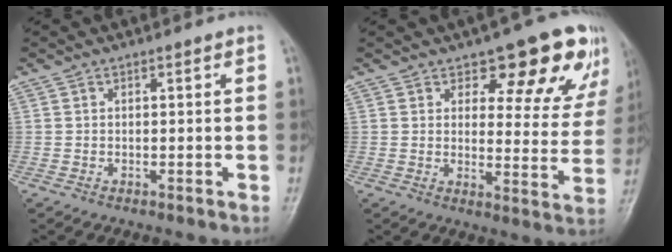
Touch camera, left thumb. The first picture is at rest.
{"total": 14.3, "force": [8.9, 6.3, 9.3], "torque": [-0.051, -0.049, 0.108]}